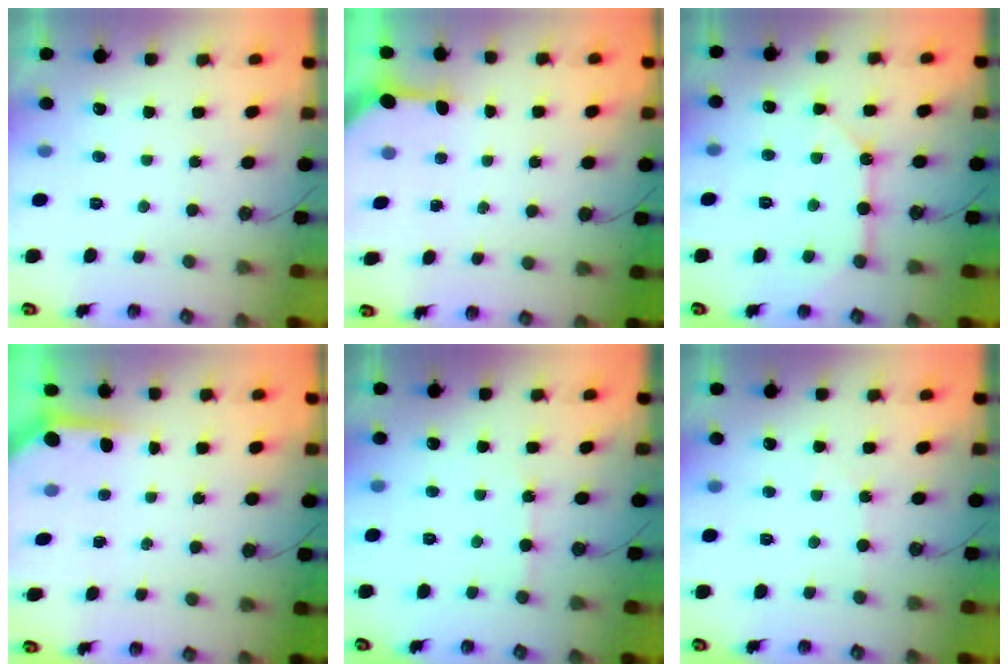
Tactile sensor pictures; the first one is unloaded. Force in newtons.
{"total": 3.4, "press": 3.4, "slide": 0.4}
{"total": 11.3, "press": 11.2, "slide": 1.1}
{"total": 3.9, "press": 3.9, "slide": 0.4}
{"total": 2.6, "press": 2.5, "slide": 0.5}
{"total": 2.8, "press": 2.8, "slide": 0.6}